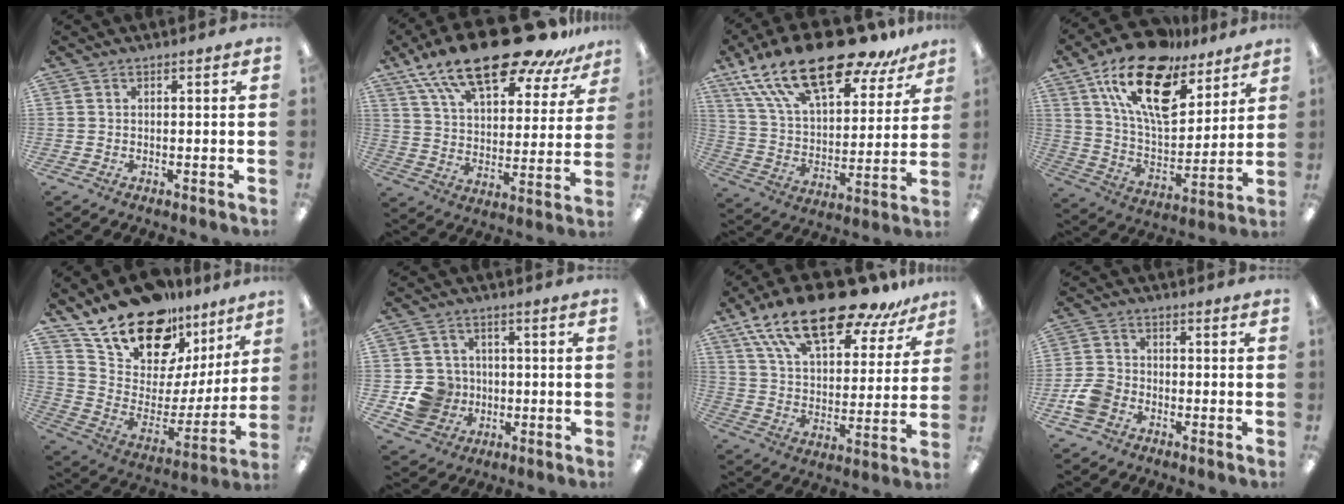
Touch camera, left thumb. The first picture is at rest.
{"total": 23.1, "force": [16.9, 8.0, 13.6], "torque": [-0.231, -0.106, 0.289]}
{"total": 25.1, "force": [17.8, 9.5, 15.0], "torque": [-0.264, -0.106, 0.307]}
{"total": 21.4, "force": [13.6, 9.9, 13.3], "torque": [-0.230, -0.069, 0.239]}
{"total": 19.6, "force": [15.8, 9.1, 7.1], "torque": [-0.131, -0.122, 0.285]}
{"total": 9.2, "force": [-1.7, 8.8, 2.4], "torque": [-0.060, 0.016, -0.020]}
{"total": 22.6, "force": [16.1, 8.7, 13.3], "torque": [-0.234, -0.094, 0.279]}
{"total": 6.0, "force": [-2.9, 4.4, 2.9], "torque": [-0.062, 0.015, -0.053]}